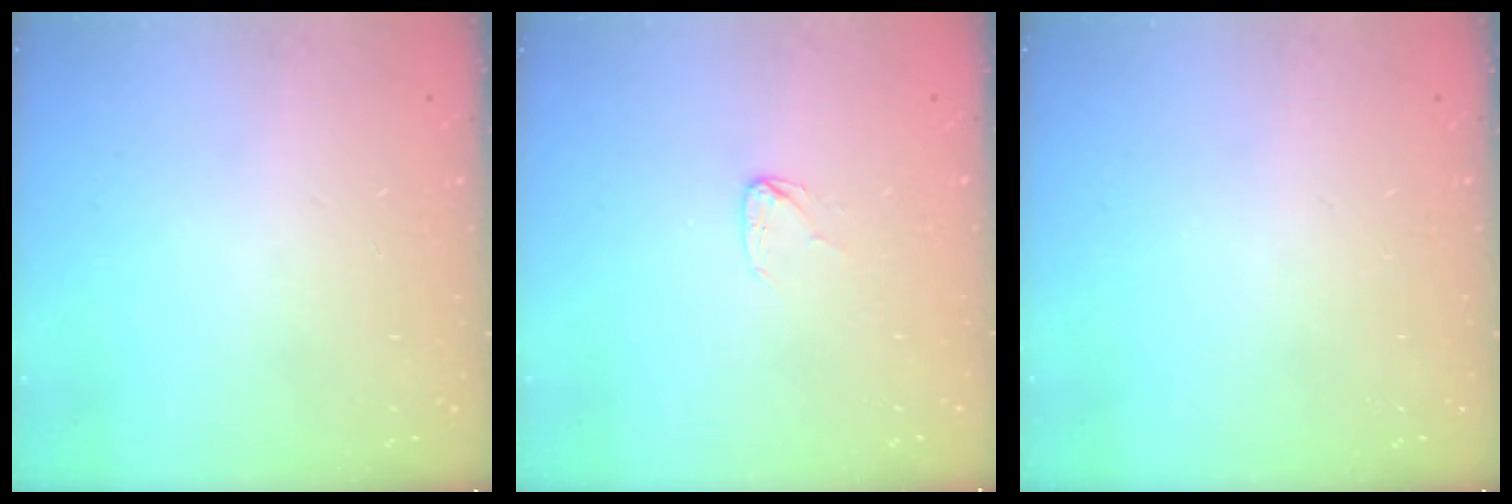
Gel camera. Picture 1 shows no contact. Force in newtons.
{"total": 3.5, "press": 3.5, "slide": 0.2}
{"total": 0.0}